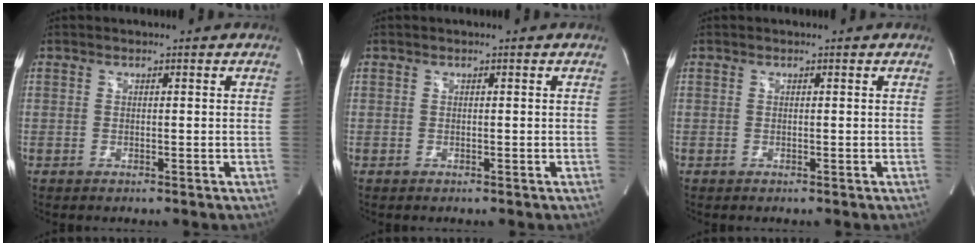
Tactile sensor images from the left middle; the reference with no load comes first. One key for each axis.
{"total": 0.0}
{"total": 0.0}